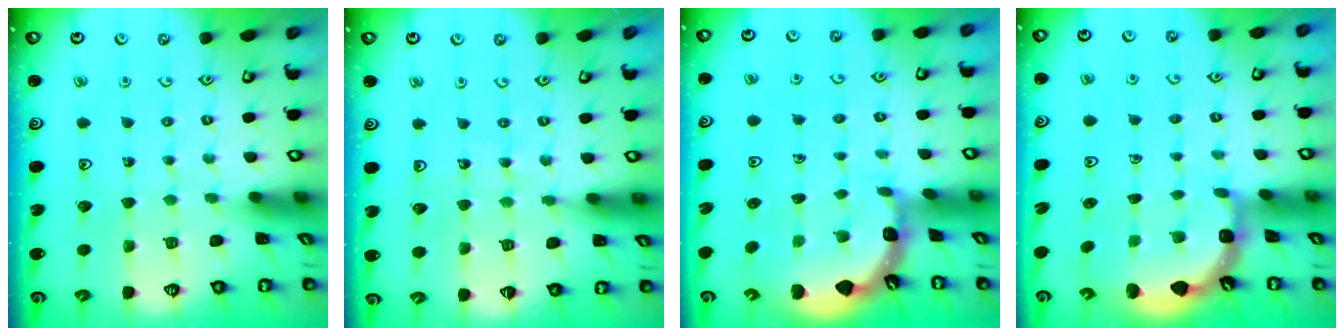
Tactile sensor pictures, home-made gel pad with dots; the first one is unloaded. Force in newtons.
{"total": 4.9, "press": 4.8, "slide": 1.0}
{"total": 1.6, "press": 1.6, "slide": 0.1}
{"total": 1.9, "press": 1.9, "slide": 0.6}